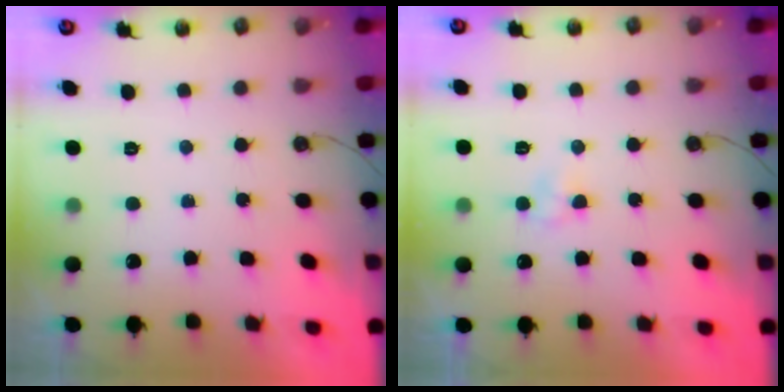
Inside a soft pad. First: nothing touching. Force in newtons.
{"total": 3.0, "press": 2.9, "slide": 0.4}